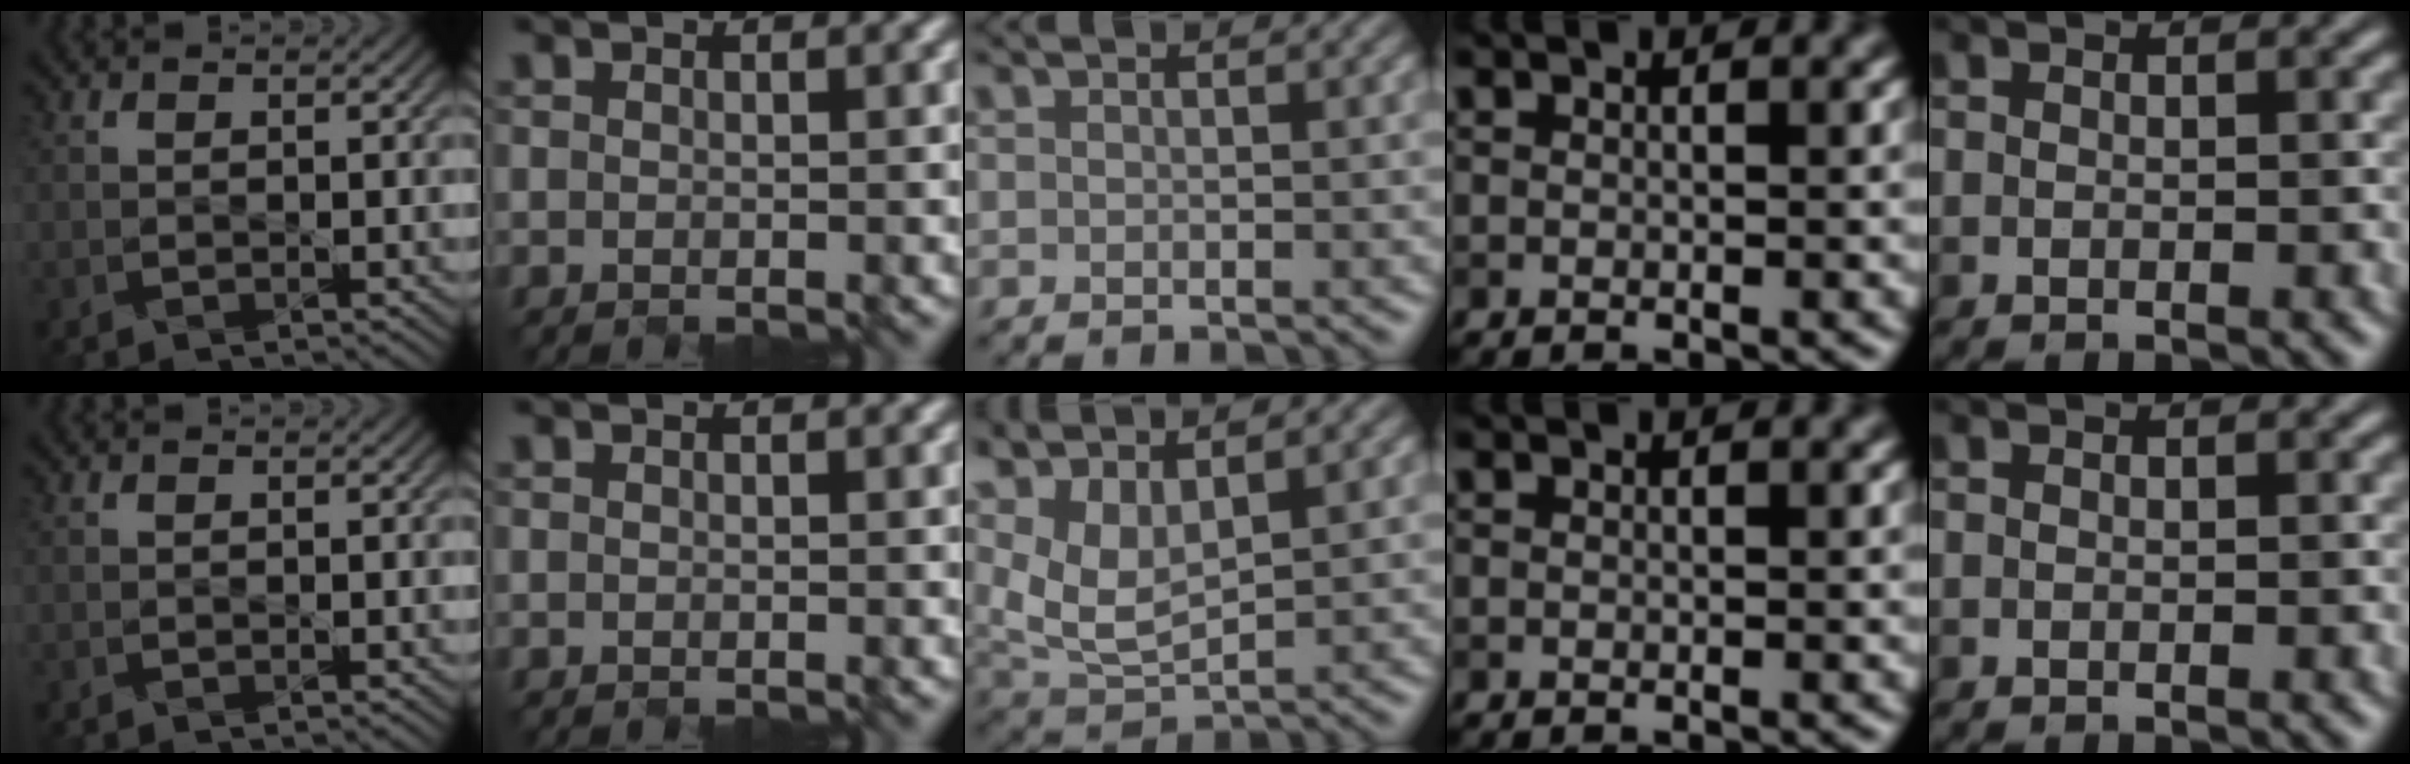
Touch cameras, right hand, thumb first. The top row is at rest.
{"middle": {"total": 5.5, "force": [3.2, 2.4, 3.8], "torque": [-0.091, -0.001, 0.071]}}